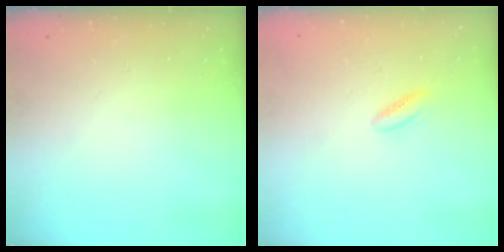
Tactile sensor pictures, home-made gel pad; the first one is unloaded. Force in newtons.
{"total": 2.6, "press": 2.3, "slide": 1.3}